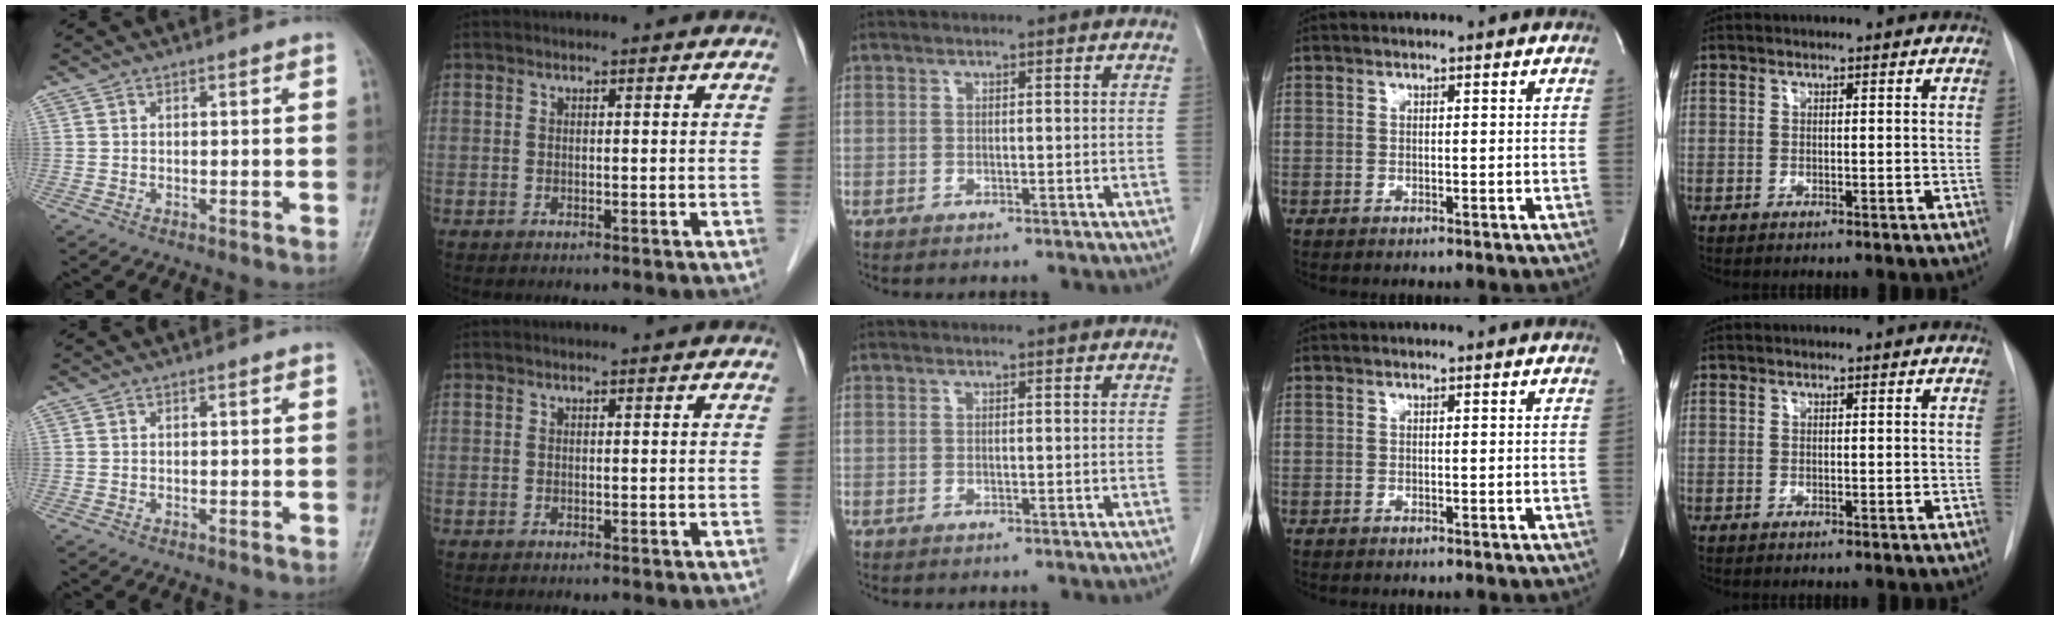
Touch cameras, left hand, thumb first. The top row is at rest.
{}